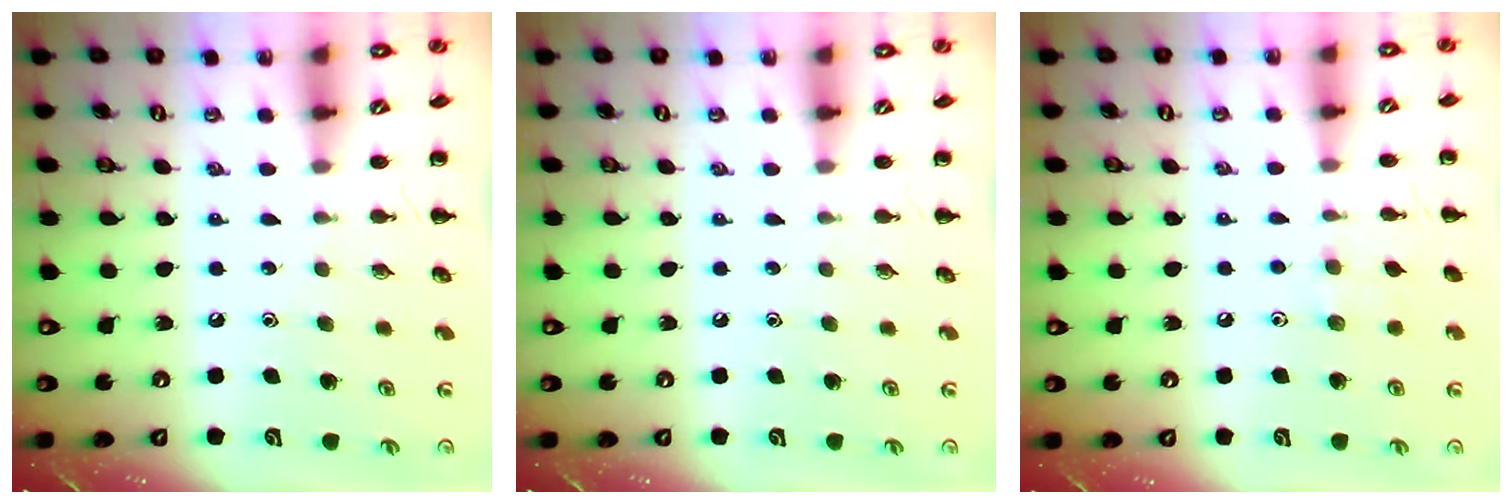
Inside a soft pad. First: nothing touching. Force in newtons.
{"total": 0.0}
{"total": 4.3, "press": 4.1, "slide": 1.4}